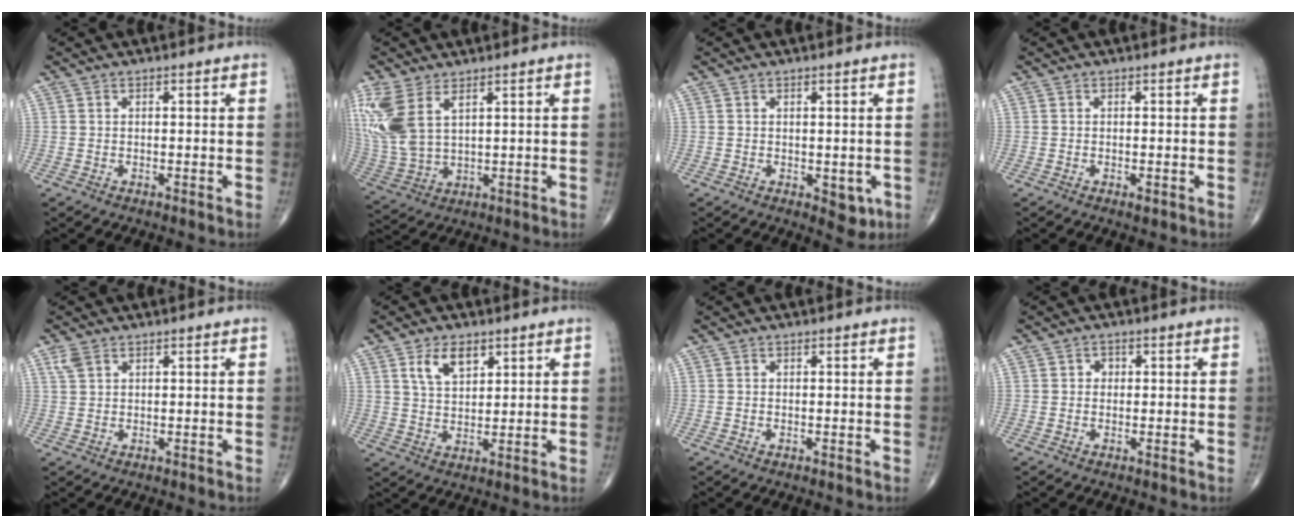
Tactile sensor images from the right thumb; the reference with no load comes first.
{"total": 12.9, "force": [5.6, 6.8, 9.4], "torque": [-0.231, -0.011, 0.128]}
{"total": 3.5, "force": [-0.7, 2.1, 2.7], "torque": [-0.015, -0.005, -0.001]}
{"total": 0.9, "force": [-0.3, 0.3, 0.8], "torque": [-0.013, -0.004, -0.004]}
{"total": 2.3, "force": [1.4, 1.3, 1.2], "torque": [-0.024, 0.003, 0.033]}
{"total": 6.6, "force": [3.4, 3.7, 4.2], "torque": [-0.062, -0.019, 0.067]}
{"total": 0.0}
{"total": 1.5, "force": [0.2, 1.3, 0.6], "torque": [0.000, 0.003, 0.000]}